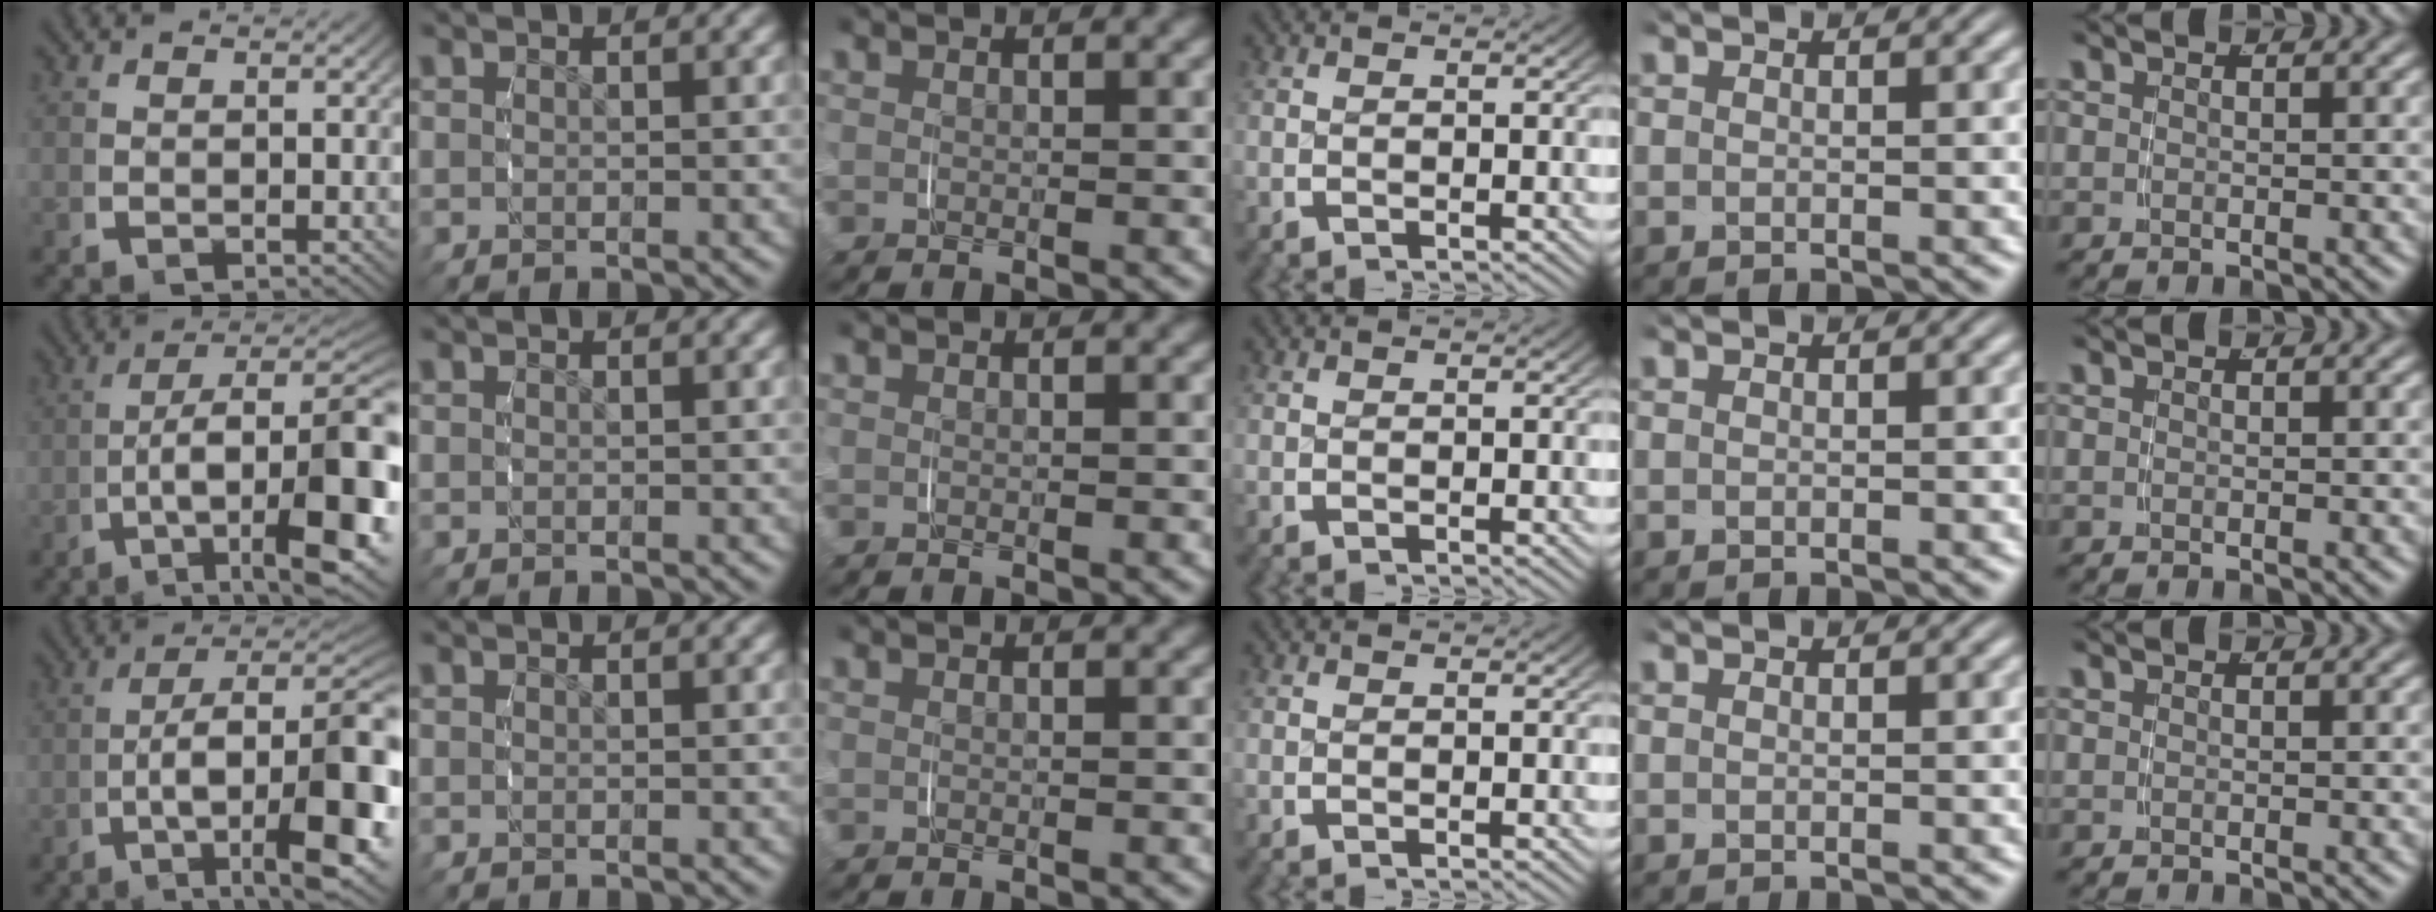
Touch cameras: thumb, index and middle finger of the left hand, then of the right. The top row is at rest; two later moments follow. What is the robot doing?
{"motion": "grasp_and_lifting", "object": "jewelry box"}